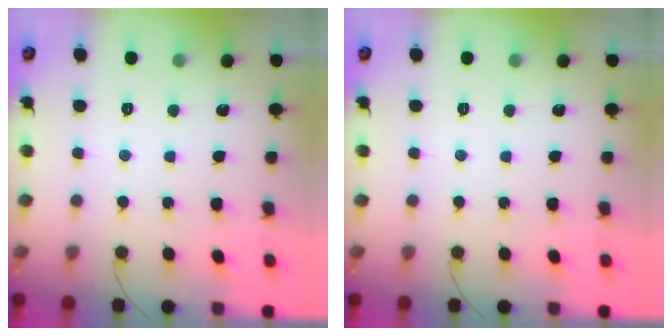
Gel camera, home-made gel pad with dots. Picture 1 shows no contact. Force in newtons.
{"total": 0.0}